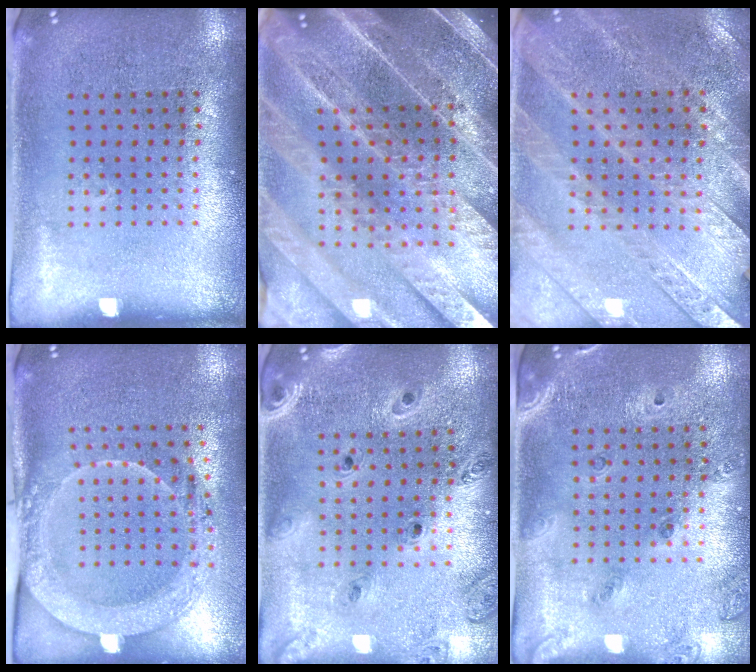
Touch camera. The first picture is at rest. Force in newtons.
{"total": 5.4, "press": 4.6, "slide": 2.8}
{"total": 2.9, "press": 2.7, "slide": 1.1}
{"total": 2.0, "press": 2.0, "slide": 0.3}
{"total": 1.3, "press": 1.3, "slide": 0.2}
{"total": 1.5, "press": 1.3, "slide": 0.7}